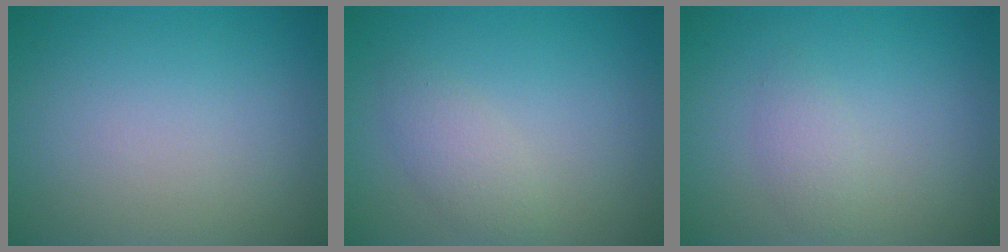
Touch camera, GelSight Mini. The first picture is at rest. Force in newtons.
{"total": 2.1, "press": 2.1, "slide": 0.1}
{"total": 1.3, "press": 1.3, "slide": 0.1}